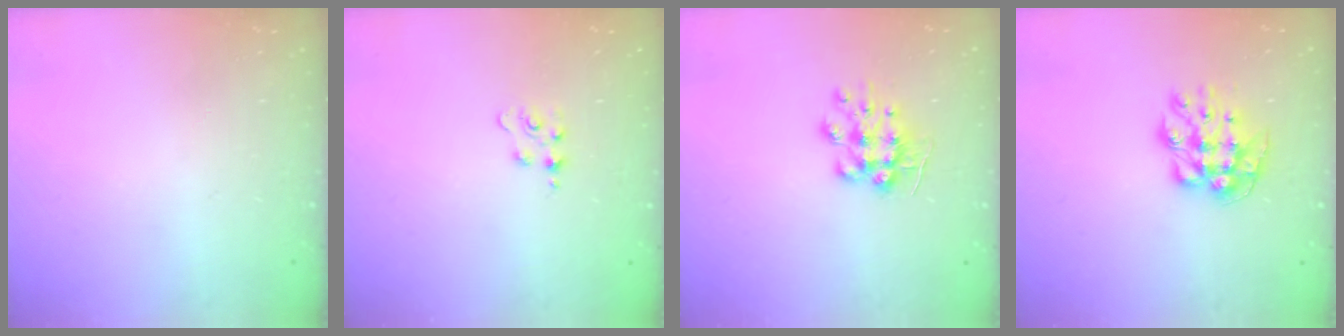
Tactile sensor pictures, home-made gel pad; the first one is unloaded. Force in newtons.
{"total": 2.3, "press": 2.3, "slide": 0.5}
{"total": 9.4, "press": 9.4, "slide": 0.6}
{"total": 10.3, "press": 10.3, "slide": 0.5}